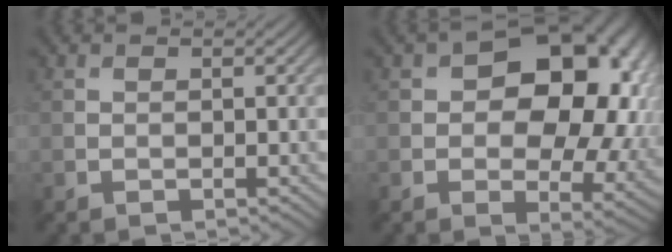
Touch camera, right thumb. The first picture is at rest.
{"total": 16.4, "force": [2.7, 10.7, 12.1], "torque": [-0.146, 0.002, 0.053]}